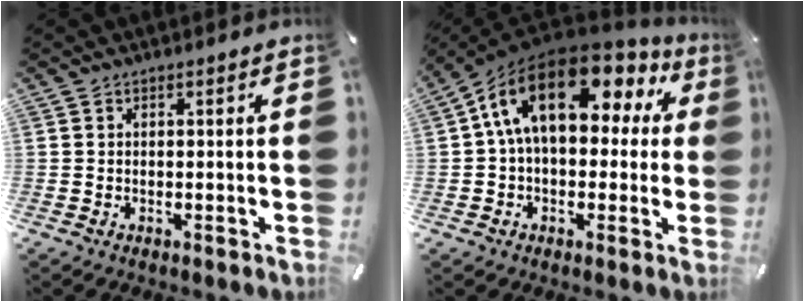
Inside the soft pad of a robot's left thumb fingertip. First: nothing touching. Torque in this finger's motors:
{"motor_torque": [1.95, 2.59, 2.77, 0.00, 0.50]}